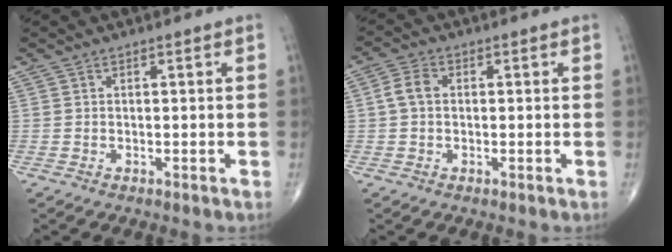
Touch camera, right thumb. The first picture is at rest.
{"total": 3.8, "force": [0.3, 2.7, 2.8], "torque": [-0.057, 0.012, 0.001]}